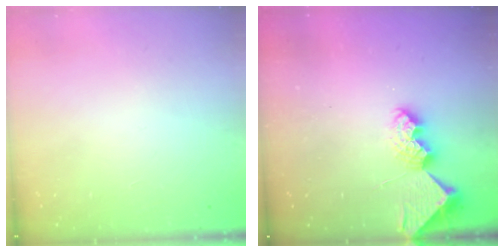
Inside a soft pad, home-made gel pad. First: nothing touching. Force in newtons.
{"total": 6.9, "press": 6.8, "slide": 0.6}